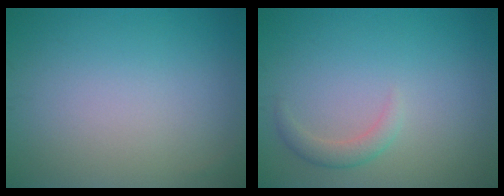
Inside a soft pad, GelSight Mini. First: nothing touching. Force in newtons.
{"total": 1.6, "press": 1.6, "slide": 0.1}